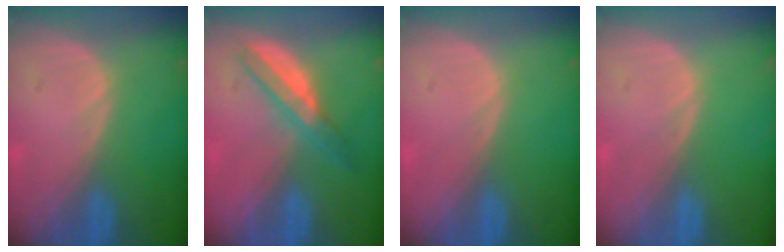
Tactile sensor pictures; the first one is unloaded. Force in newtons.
{"total": 4.8, "press": 4.8, "slide": 0.7}
{"total": 0.0}
{"total": 0.0}